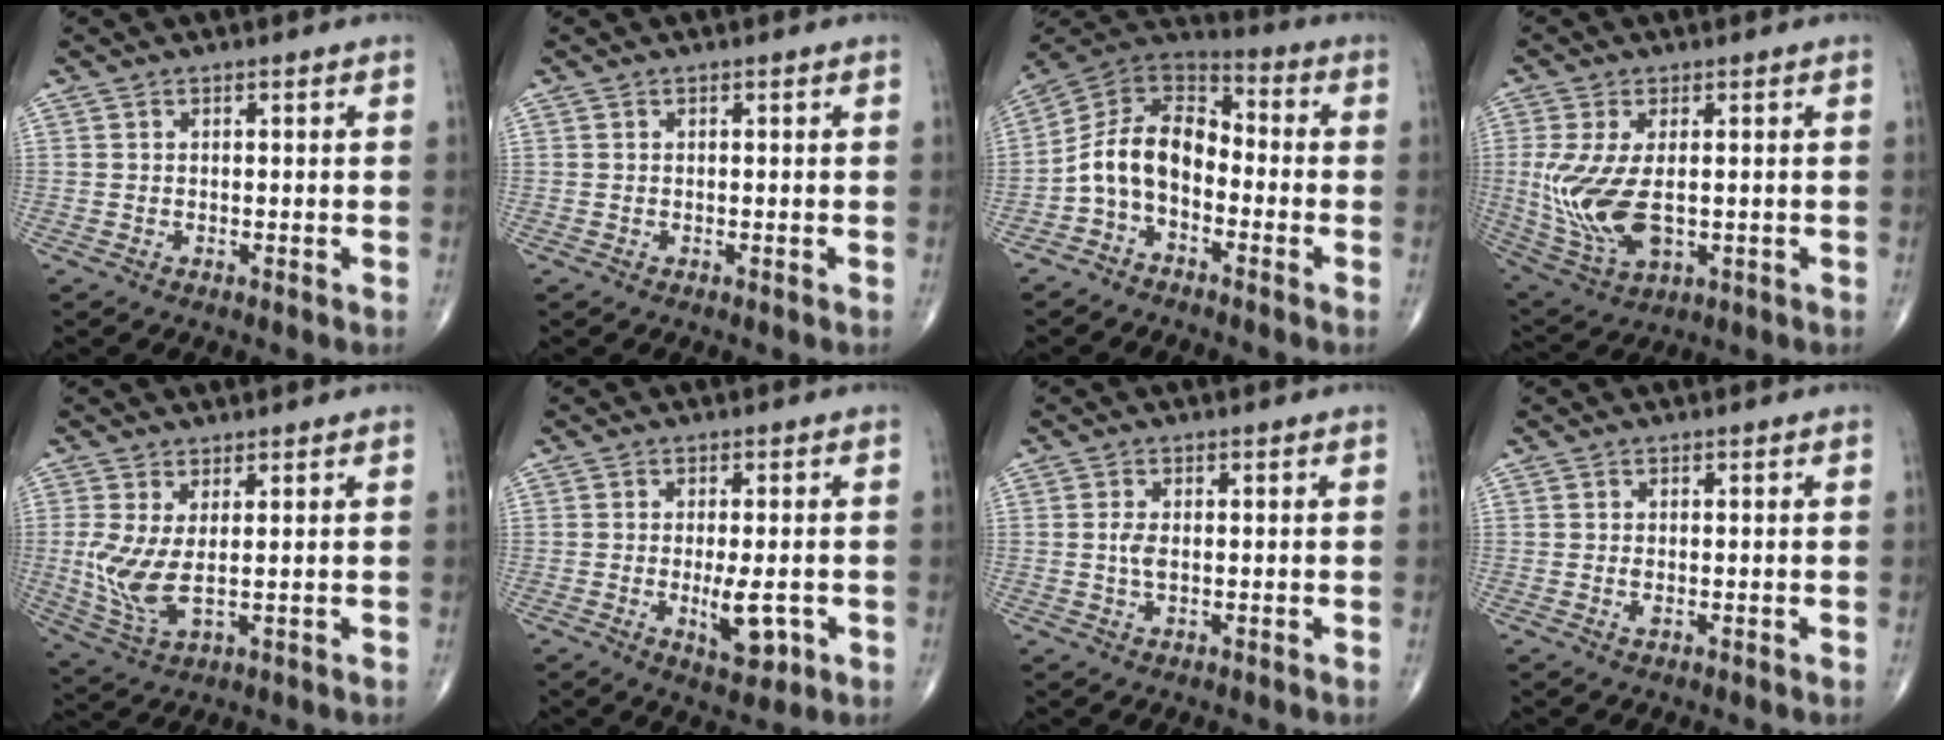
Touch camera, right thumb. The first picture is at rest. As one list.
[{"total": 0.0}, {"total": 11.4, "force": [-3.1, 7.5, 8.0], "torque": [-0.131, 0.066, -0.074]}, {"total": 12.8, "force": [-0.7, 6.7, 10.9], "torque": [-0.238, -0.016, 0.004]}, {"total": 7.4, "force": [0.6, 2.8, 6.8], "torque": [-0.165, -0.017, 0.023]}, {"total": 6.3, "force": [-1.4, 2.4, 5.6], "torque": [-0.080, -0.010, -0.015]}, {"total": 2.3, "force": [0.0, 1.1, 2.0], "torque": [-0.044, -0.001, -0.002]}, {"total": 1.0, "force": [-0.2, 0.5, 0.8], "torque": [-0.018, -0.003, -0.004]}]